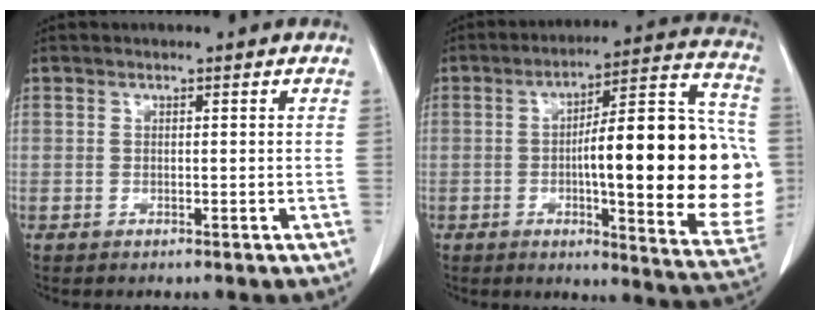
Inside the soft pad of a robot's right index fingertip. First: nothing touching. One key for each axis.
{"total": 25.7, "fx": -1.7, "fy": 4.4, "fz": 25.3, "tx": -0.271, "ty": 0.025, "tz": -0.019}